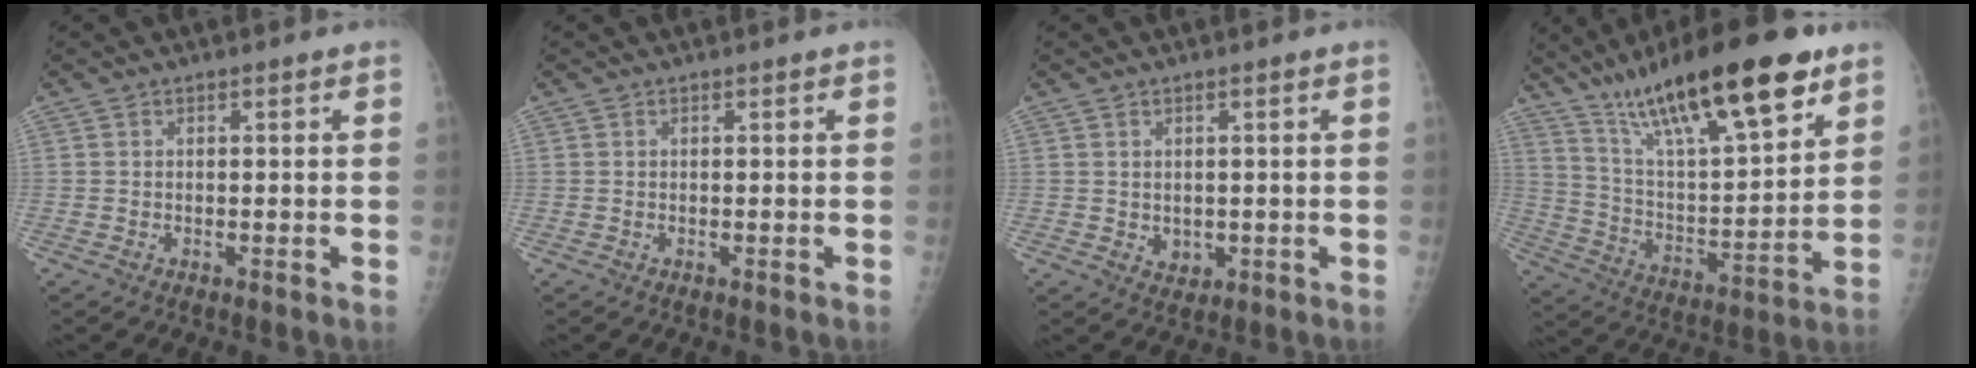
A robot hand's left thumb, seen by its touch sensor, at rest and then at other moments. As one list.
[{"total": 0.0}, {"total": 2.6, "force": [-0.1, 2.1, 1.5], "torque": [-0.014, -0.003, 0.008]}, {"total": 26.4, "force": [16.5, 6.8, 19.4], "torque": [-0.303, -0.046, 0.282]}]